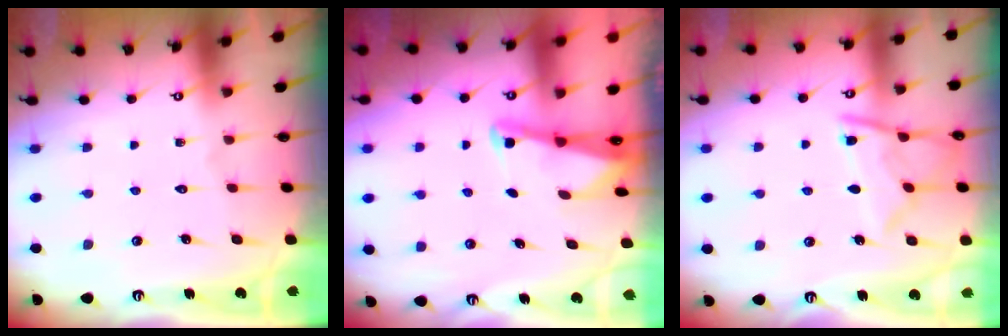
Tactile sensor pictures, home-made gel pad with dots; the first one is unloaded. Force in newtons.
{"total": 2.2, "press": 2.2, "slide": 0.3}
{"total": 10.7, "press": 10.7, "slide": 1.0}